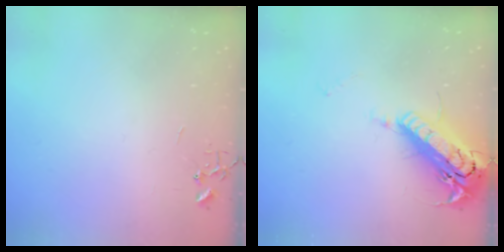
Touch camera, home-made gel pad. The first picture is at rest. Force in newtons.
{"total": 21.3, "press": 20.9, "slide": 4.0}